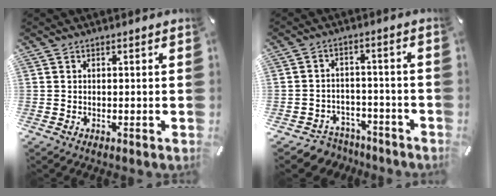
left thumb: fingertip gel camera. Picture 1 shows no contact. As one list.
[{"total": 5.1, "force": [-3.2, 3.8, 0.9], "torque": [-0.020, 0.015, -0.061]}]